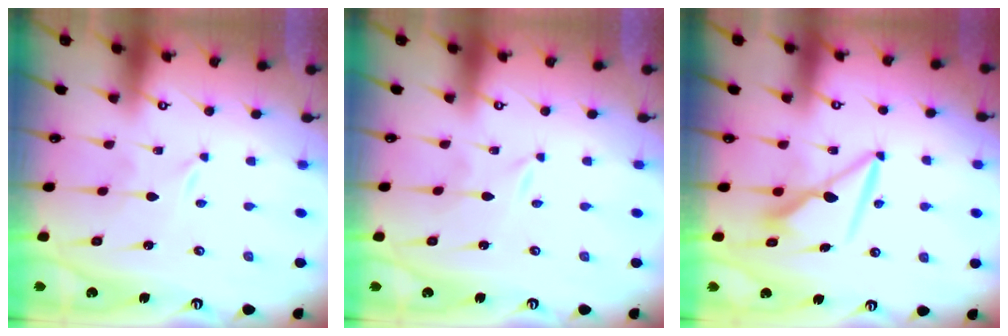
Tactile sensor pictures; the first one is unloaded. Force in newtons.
{"total": 0.0}
{"total": 7.7, "press": 7.7, "slide": 0.4}